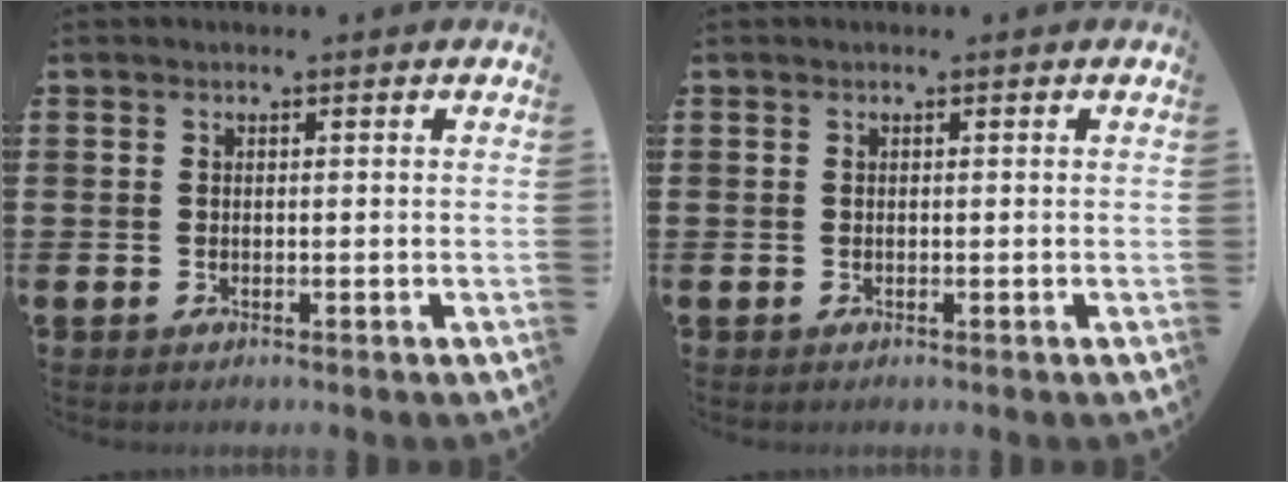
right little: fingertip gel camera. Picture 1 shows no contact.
{"total": 0.0}